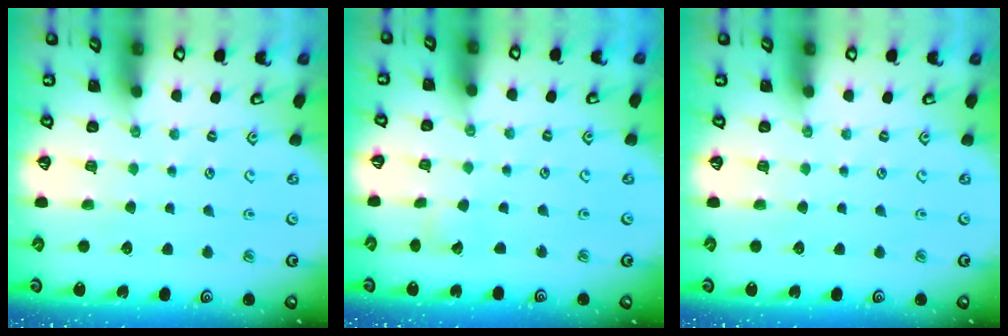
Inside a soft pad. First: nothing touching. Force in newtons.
{"total": 2.7, "press": 2.7, "slide": 0.3}
{"total": 0.0}